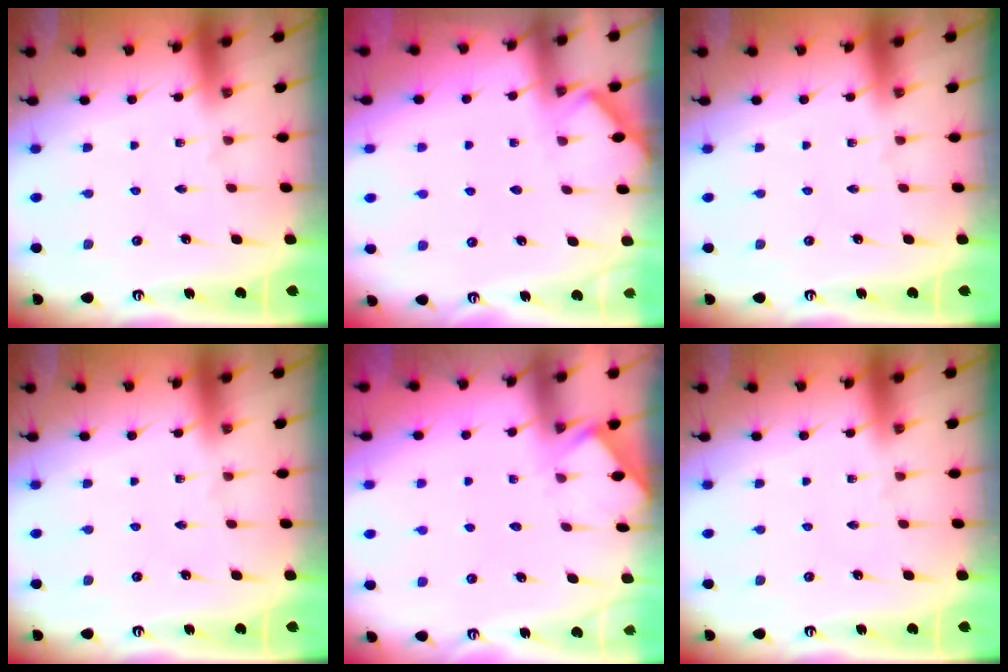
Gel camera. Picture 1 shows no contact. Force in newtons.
{"total": 3.0, "press": 2.9, "slide": 0.3}
{"total": 0.0}
{"total": 0.0}
{"total": 3.8, "press": 3.7, "slide": 0.4}
{"total": 0.0}